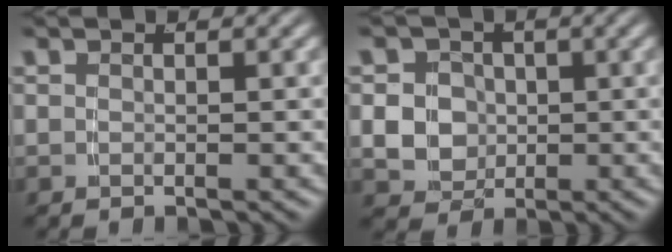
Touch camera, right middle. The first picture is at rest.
{"total": 8.5, "force": [-0.4, 7.9, 3.0], "torque": [-0.078, -0.029, -0.002]}